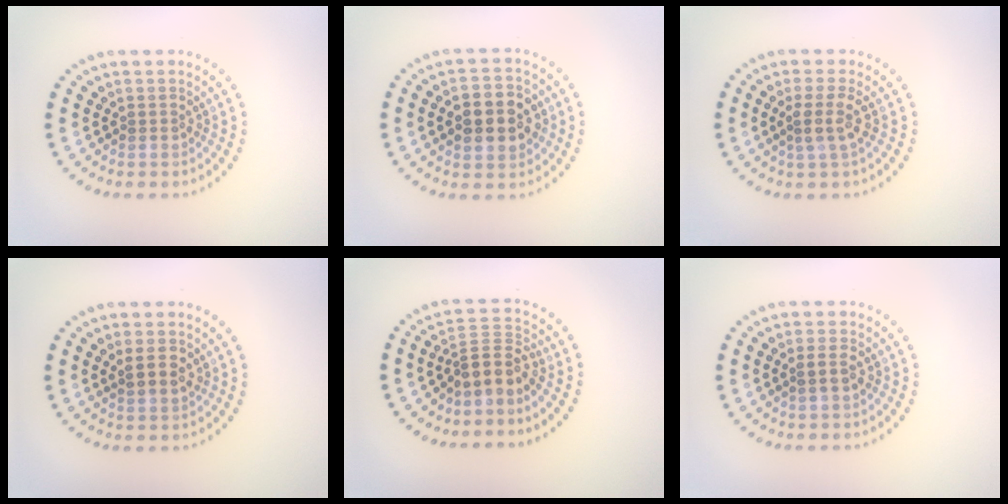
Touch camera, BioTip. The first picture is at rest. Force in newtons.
{"total": 5.5, "press": 5.5, "slide": 0.4}
{"total": 2.2, "press": 1.9, "slide": 1.1}
{"total": 2.2, "press": 2.1, "slide": 0.6}
{"total": 3.3, "press": 2.5, "slide": 2.2}
{"total": 1.2, "press": 1.2, "slide": 0.2}